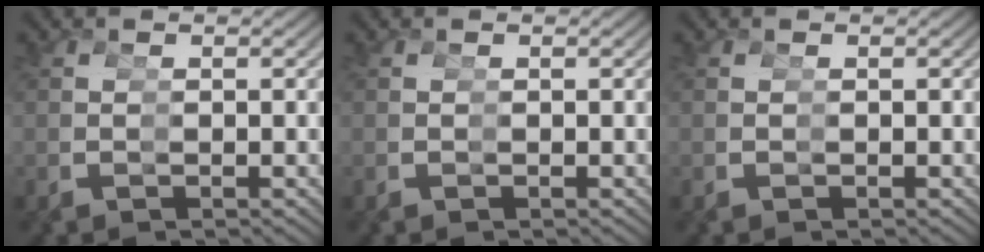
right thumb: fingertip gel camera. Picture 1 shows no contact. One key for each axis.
{"total": 0.0}
{"total": 0.0}